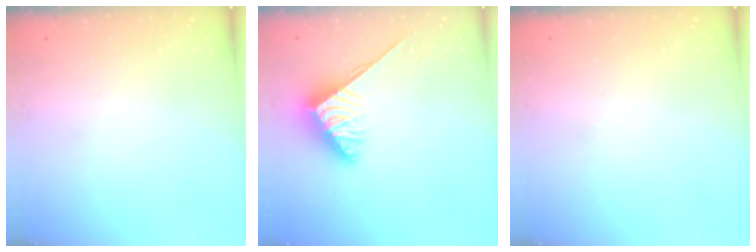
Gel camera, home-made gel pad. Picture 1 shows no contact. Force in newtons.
{"total": 3.9, "press": 3.8, "slide": 0.6}
{"total": 0.0}